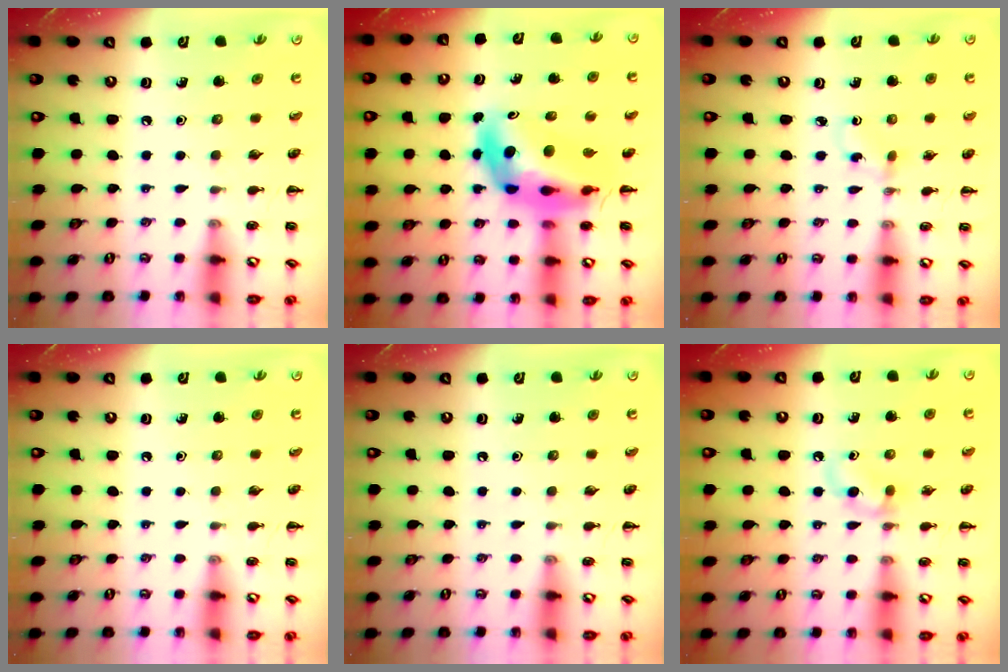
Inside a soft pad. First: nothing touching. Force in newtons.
{"total": 11.0, "press": 10.4, "slide": 3.5}
{"total": 1.4, "press": 1.2, "slide": 0.7}
{"total": 0.0}
{"total": 0.0}
{"total": 5.4, "press": 5.1, "slide": 1.7}